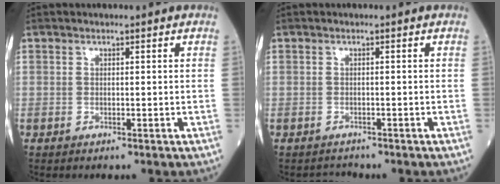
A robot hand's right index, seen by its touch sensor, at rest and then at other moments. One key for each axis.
{"total": 1.1, "fx": -1.0, "fy": 0.0, "fz": -0.4, "tx": 0.008, "ty": -0.008, "tz": -0.016}